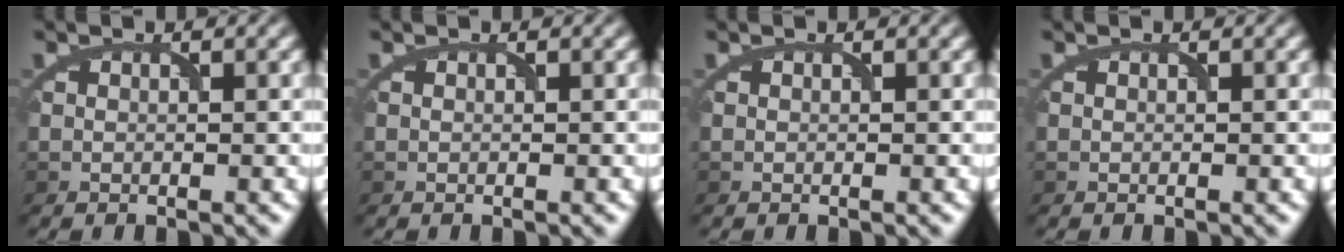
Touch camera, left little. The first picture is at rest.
{"total": 0.0}
{"total": 0.0}
{"total": 0.0}